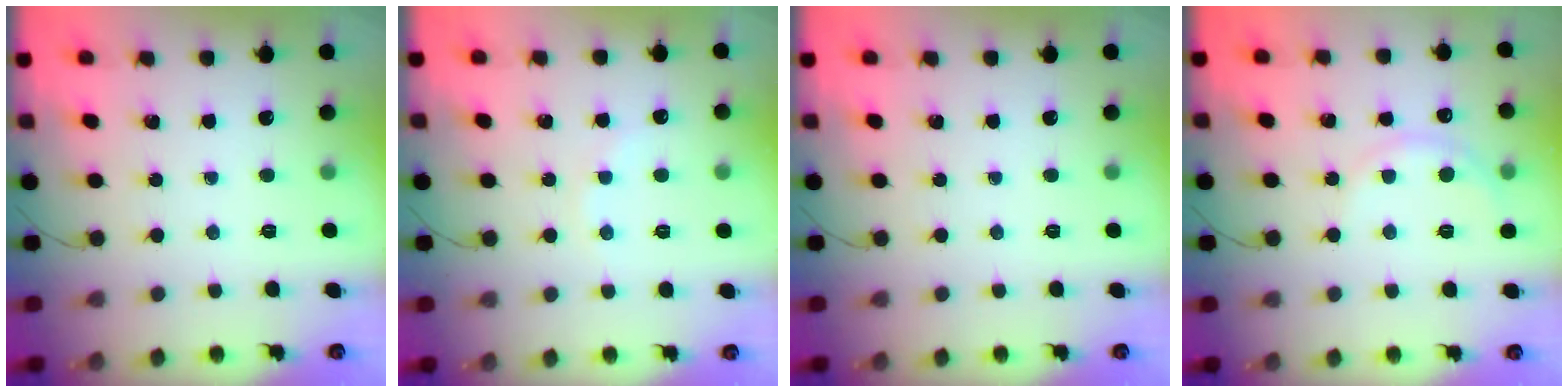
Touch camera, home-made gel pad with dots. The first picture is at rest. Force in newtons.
{"total": 3.5, "press": 3.4, "slide": 1.0}
{"total": 0.0}
{"total": 4.4, "press": 4.3, "slide": 0.9}